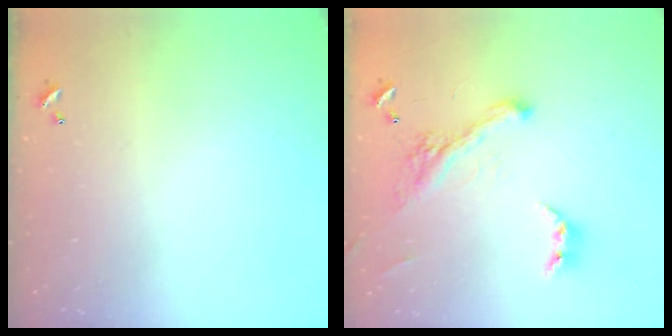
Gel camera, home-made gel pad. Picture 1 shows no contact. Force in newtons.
{"total": 3.9, "press": 3.5, "slide": 1.5}